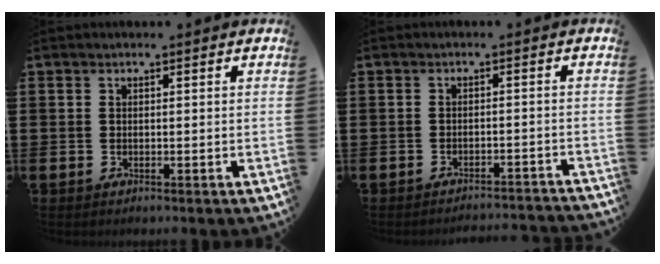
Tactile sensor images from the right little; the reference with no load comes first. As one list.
[{"total": 1.7, "force": [-1.7, -0.2, -0.1], "torque": [-0.003, 0.007, -0.037]}]